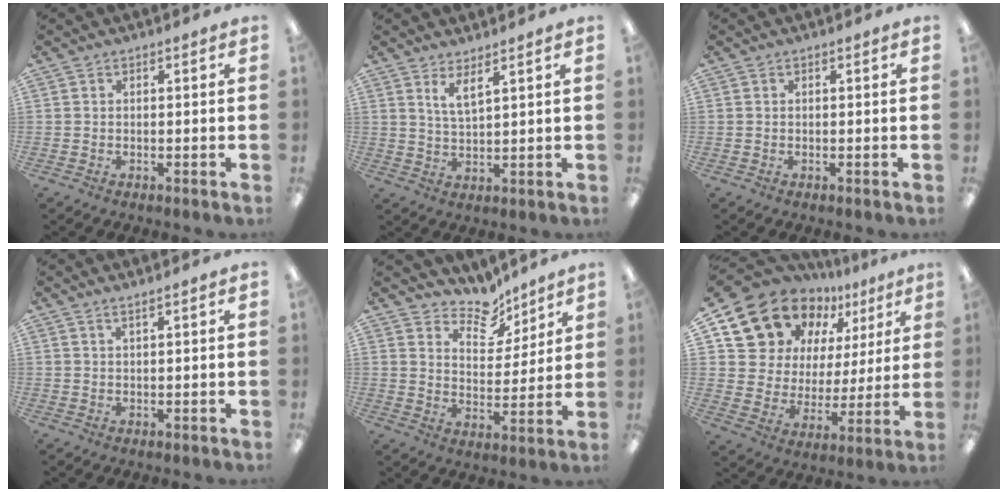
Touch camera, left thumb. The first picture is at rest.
{"total": 4.4, "force": [3.4, 0.7, 2.7], "torque": [-0.062, -0.009, 0.060]}
{"total": 0.0}
{"total": 1.4, "force": [1.2, -0.1, 0.6], "torque": [-0.015, -0.001, 0.023]}
{"total": 9.6, "force": [8.6, 3.8, 1.9], "torque": [-0.024, -0.069, 0.156]}
{"total": 16.6, "force": [12.4, 10.2, 4.2], "torque": [-0.106, -0.084, 0.235]}